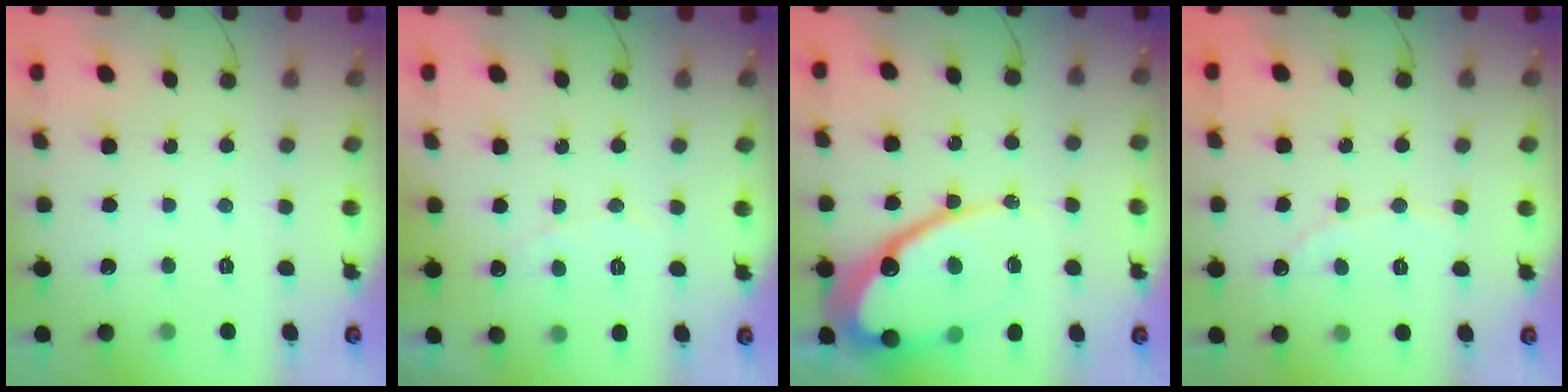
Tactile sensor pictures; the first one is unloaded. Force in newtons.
{"total": 4.5, "press": 4.5, "slide": 0.3}
{"total": 19.9, "press": 19.8, "slide": 1.7}
{"total": 1.9, "press": 1.8, "slide": 0.2}